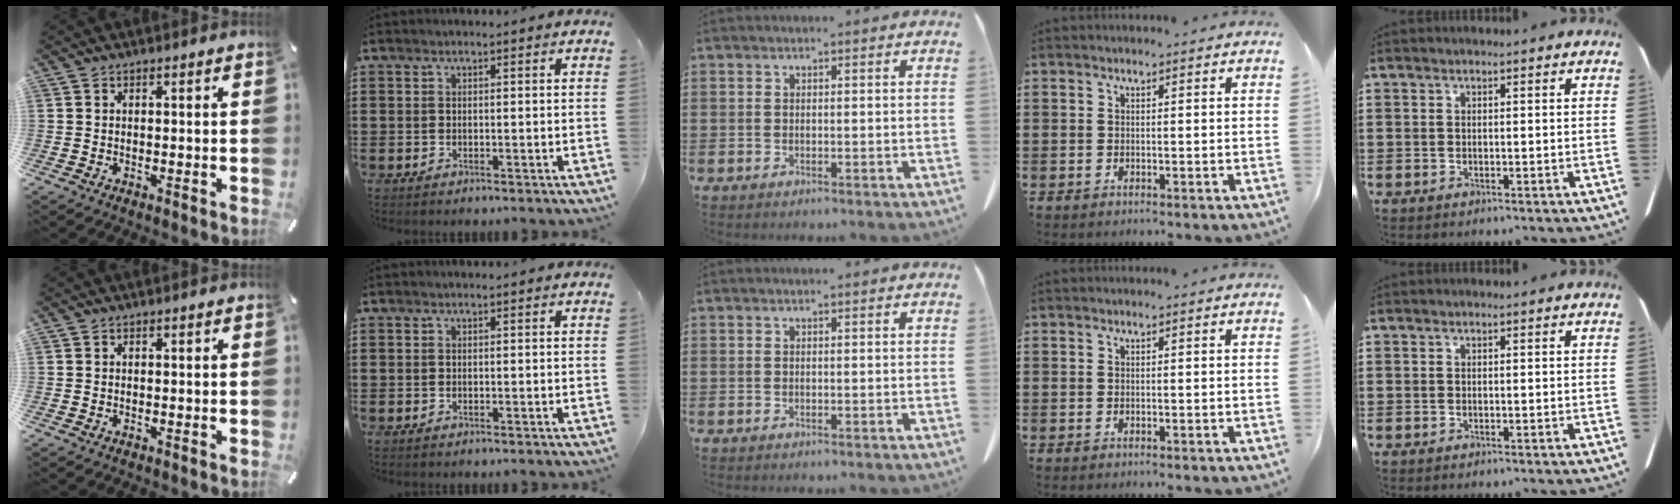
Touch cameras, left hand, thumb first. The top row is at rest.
{}